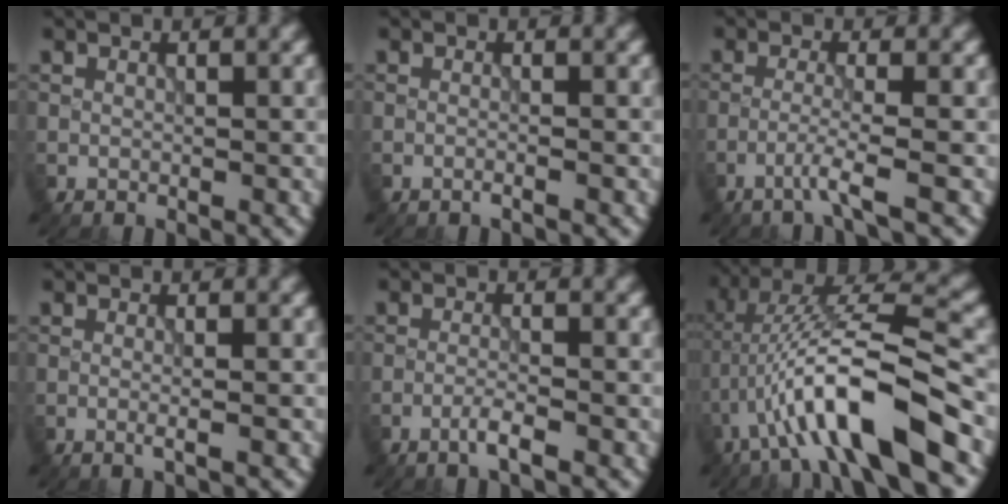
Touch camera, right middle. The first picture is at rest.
{"total": 0.9, "force": [-0.3, 0.2, 0.8], "torque": [-0.010, -0.005, -0.015]}
{"total": 2.5, "force": [-1.4, -0.1, 2.0], "torque": [-0.033, 0.005, -0.040]}
{"total": 1.2, "force": [-0.2, 0.3, 1.2], "torque": [-0.016, -0.003, -0.008]}
{"total": 1.9, "force": [-1.1, 0.2, 1.5], "torque": [-0.024, 0.007, -0.027]}
{"total": 10.5, "force": [-3.8, 2.2, 9.6], "torque": [-0.177, 0.025, -0.066]}